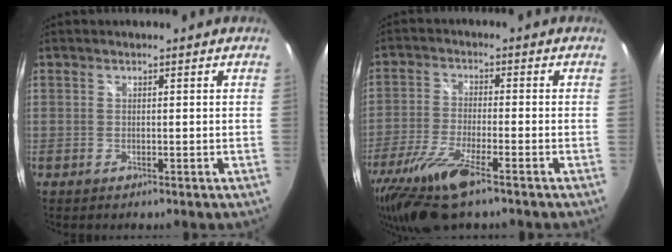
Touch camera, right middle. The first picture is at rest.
{"total": 12.8, "force": [-8.6, 2.5, 9.1], "torque": [-0.201, -0.045, -0.162]}